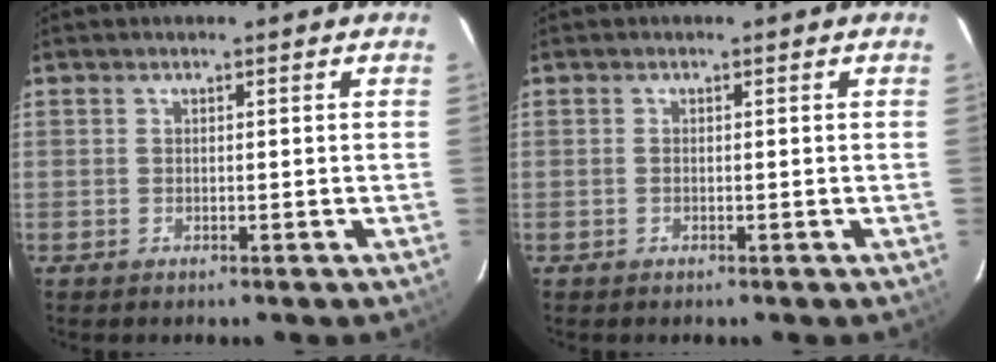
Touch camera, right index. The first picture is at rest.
{"total": 0.0}